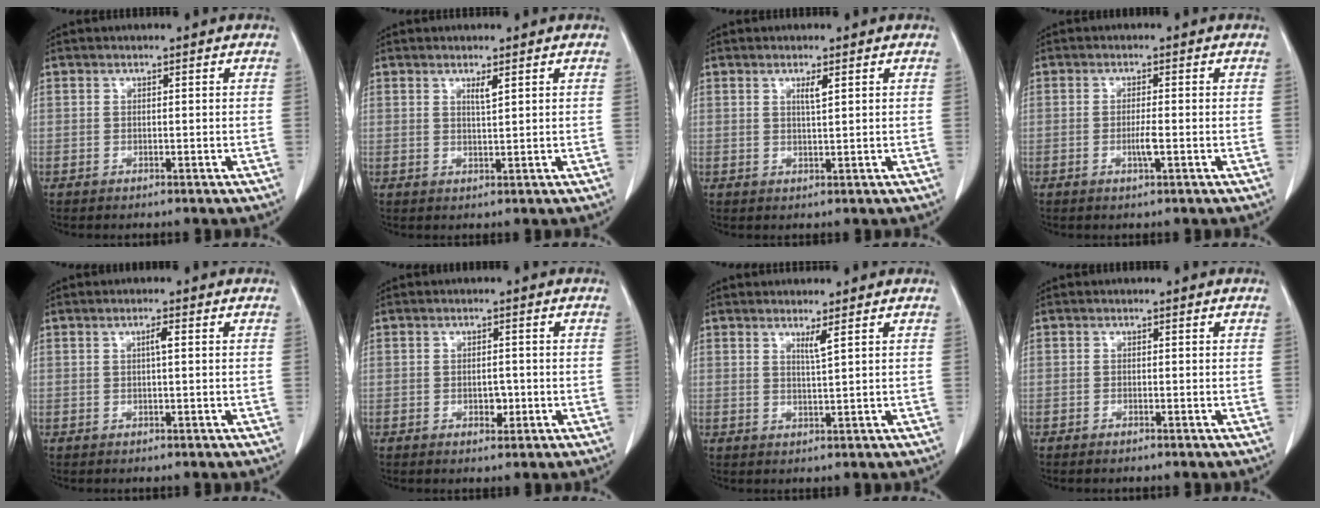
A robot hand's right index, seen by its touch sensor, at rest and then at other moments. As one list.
[{"total": 1.5, "force": [0.9, 0.0, 1.2], "torque": [-0.023, -0.006, 0.016]}, {"total": 1.6, "force": [0.8, 0.0, 1.4], "torque": [-0.027, -0.003, 0.014]}, {"total": 2.2, "force": [-0.7, 0.0, 2.1], "torque": [-0.042, -0.003, -0.012]}, {"total": 1.4, "force": [0.3, 0.1, 1.3], "torque": [-0.026, 0.003, 0.003]}, {"total": 2.3, "force": [-0.6, 1.3, 1.8], "torque": [-0.027, 0.002, -0.004]}, {"total": 1.7, "force": [1.1, -0.5, 1.2], "torque": [-0.026, -0.013, 0.022]}, {"total": 0.5, "force": [-0.4, 0.1, 0.3], "torque": [-0.007, -0.001, -0.003]}]